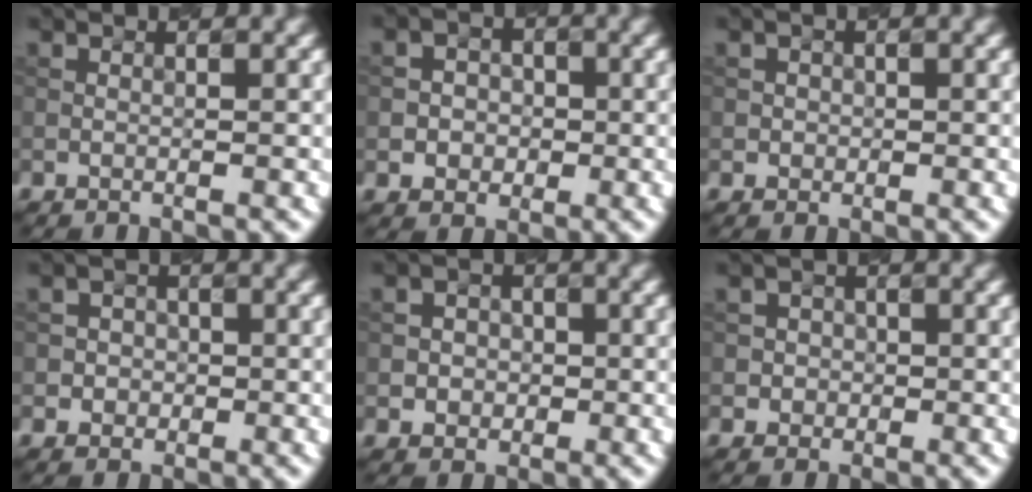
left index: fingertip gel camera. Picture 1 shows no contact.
{"total": 2.8, "force": [-0.3, 2.6, 1.1], "torque": [0.003, 0.002, -0.021]}
{"total": 0.9, "force": [0.1, 0.9, 0.1], "torque": [0.008, -0.003, -0.002]}
{"total": 2.0, "force": [-0.1, 1.9, 0.4], "torque": [0.015, 0.001, -0.016]}
{"total": 2.5, "force": [0.0, 2.3, 0.9], "torque": [0.009, 0.005, -0.017]}
{"total": 1.8, "force": [0.0, 1.8, 0.2], "torque": [0.018, 0.001, -0.012]}